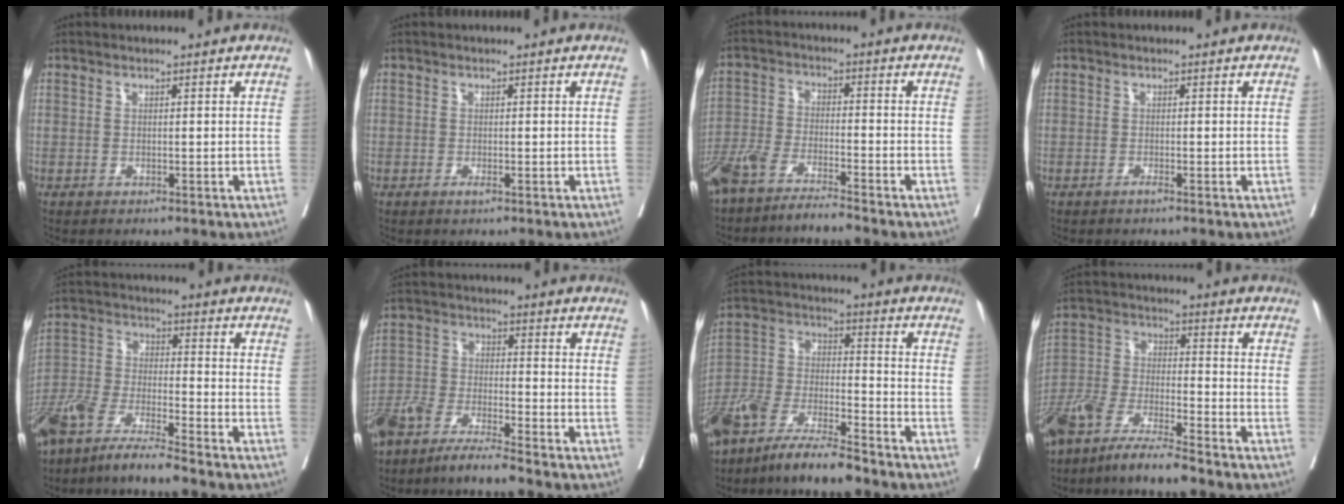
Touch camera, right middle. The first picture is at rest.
{"total": 0.8, "force": [-0.4, 0.1, 0.6], "torque": [-0.010, -0.001, -0.007]}
{"total": 7.3, "force": [-6.3, 0.2, 3.8], "torque": [-0.073, -0.017, -0.120]}
{"total": 0.5, "force": [-0.4, -0.1, 0.3], "torque": [-0.005, 0.000, -0.009]}
{"total": 9.4, "force": [-8.0, 0.0, 4.9], "torque": [-0.104, -0.016, -0.158]}
{"total": 8.2, "force": [-7.1, -0.2, 4.1], "torque": [-0.078, -0.020, -0.136]}
{"total": 12.6, "force": [-10.5, 1.7, 6.8], "torque": [-0.138, -0.006, -0.198]}
{"total": 10.2, "force": [-8.6, 0.5, 5.6], "torque": [-0.115, -0.015, -0.168]}